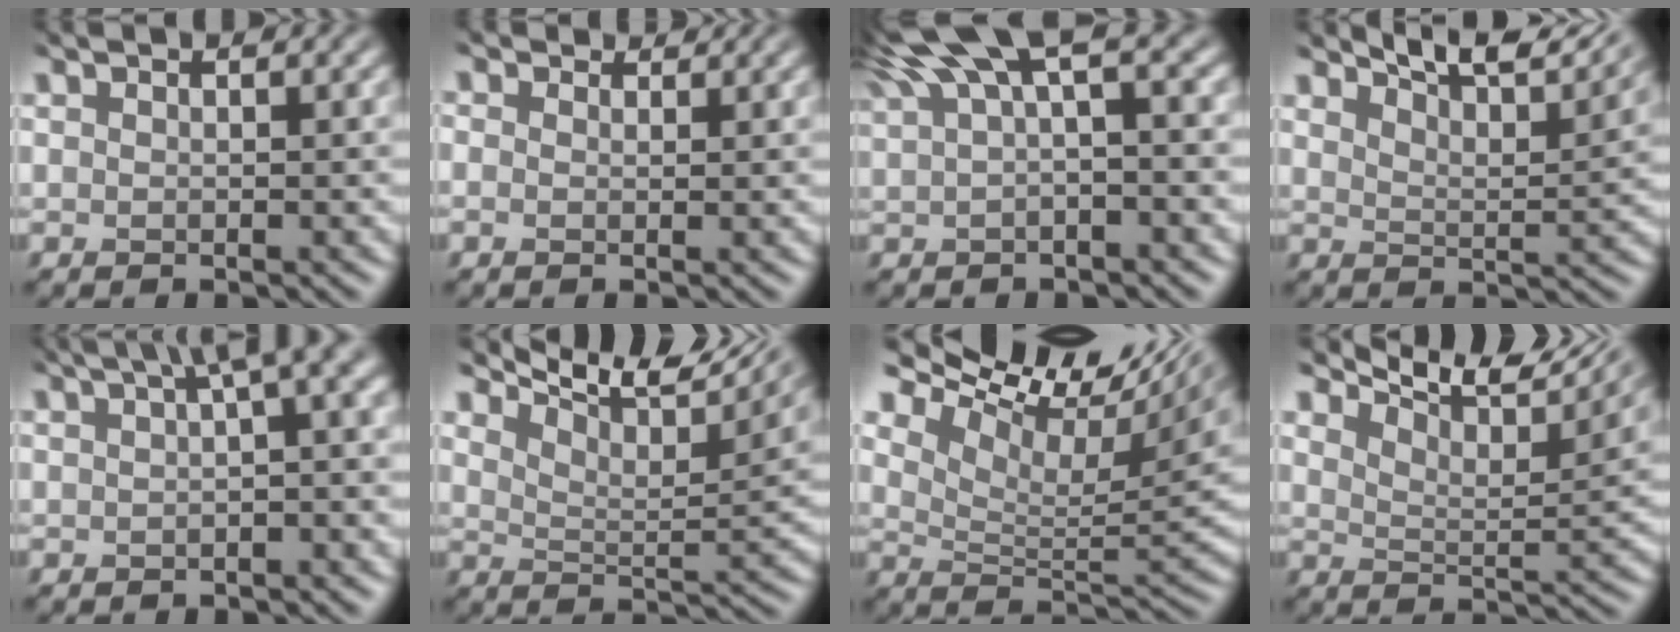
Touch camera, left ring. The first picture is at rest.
{"total": 1.6, "force": [1.5, 0.0, -0.5], "torque": [-0.010, -0.007, 0.027]}
{"total": 7.5, "force": [3.3, 2.7, 6.2], "torque": [-0.159, 0.009, 0.076]}
{"total": 7.1, "force": [6.1, 1.6, 3.3], "torque": [-0.075, -0.004, 0.083]}
{"total": 5.8, "force": [2.6, 1.8, 4.8], "torque": [-0.111, 0.012, 0.066]}
{"total": 7.1, "force": [4.9, 2.9, 4.3], "torque": [-0.087, -0.004, 0.089]}
{"total": 11.4, "force": [6.2, 5.5, 7.9], "torque": [-0.152, 0.035, 0.114]}
{"total": 6.5, "force": [4.7, 2.6, 3.7], "torque": [-0.071, -0.006, 0.085]}